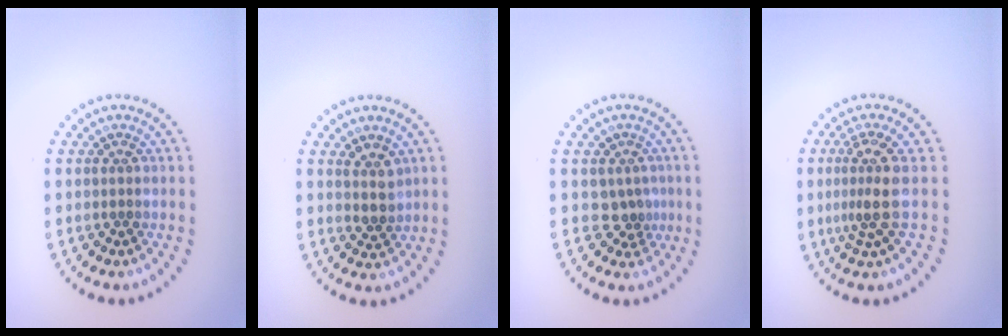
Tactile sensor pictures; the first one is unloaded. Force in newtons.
{"total": 1.8, "press": 1.6, "slide": 0.9}
{"total": 2.2, "press": 1.5, "slide": 1.6}
{"total": 3.2, "press": 2.2, "slide": 2.3}